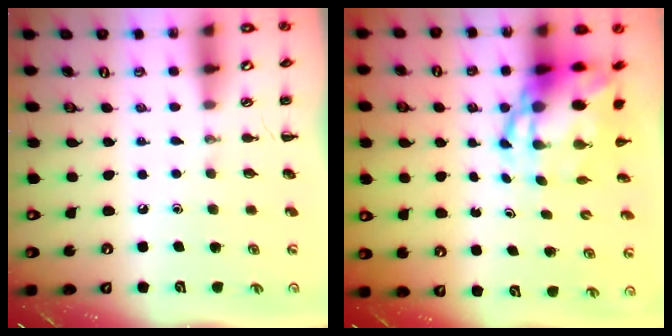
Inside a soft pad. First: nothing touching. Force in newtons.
{"total": 7.8, "press": 7.6, "slide": 1.8}